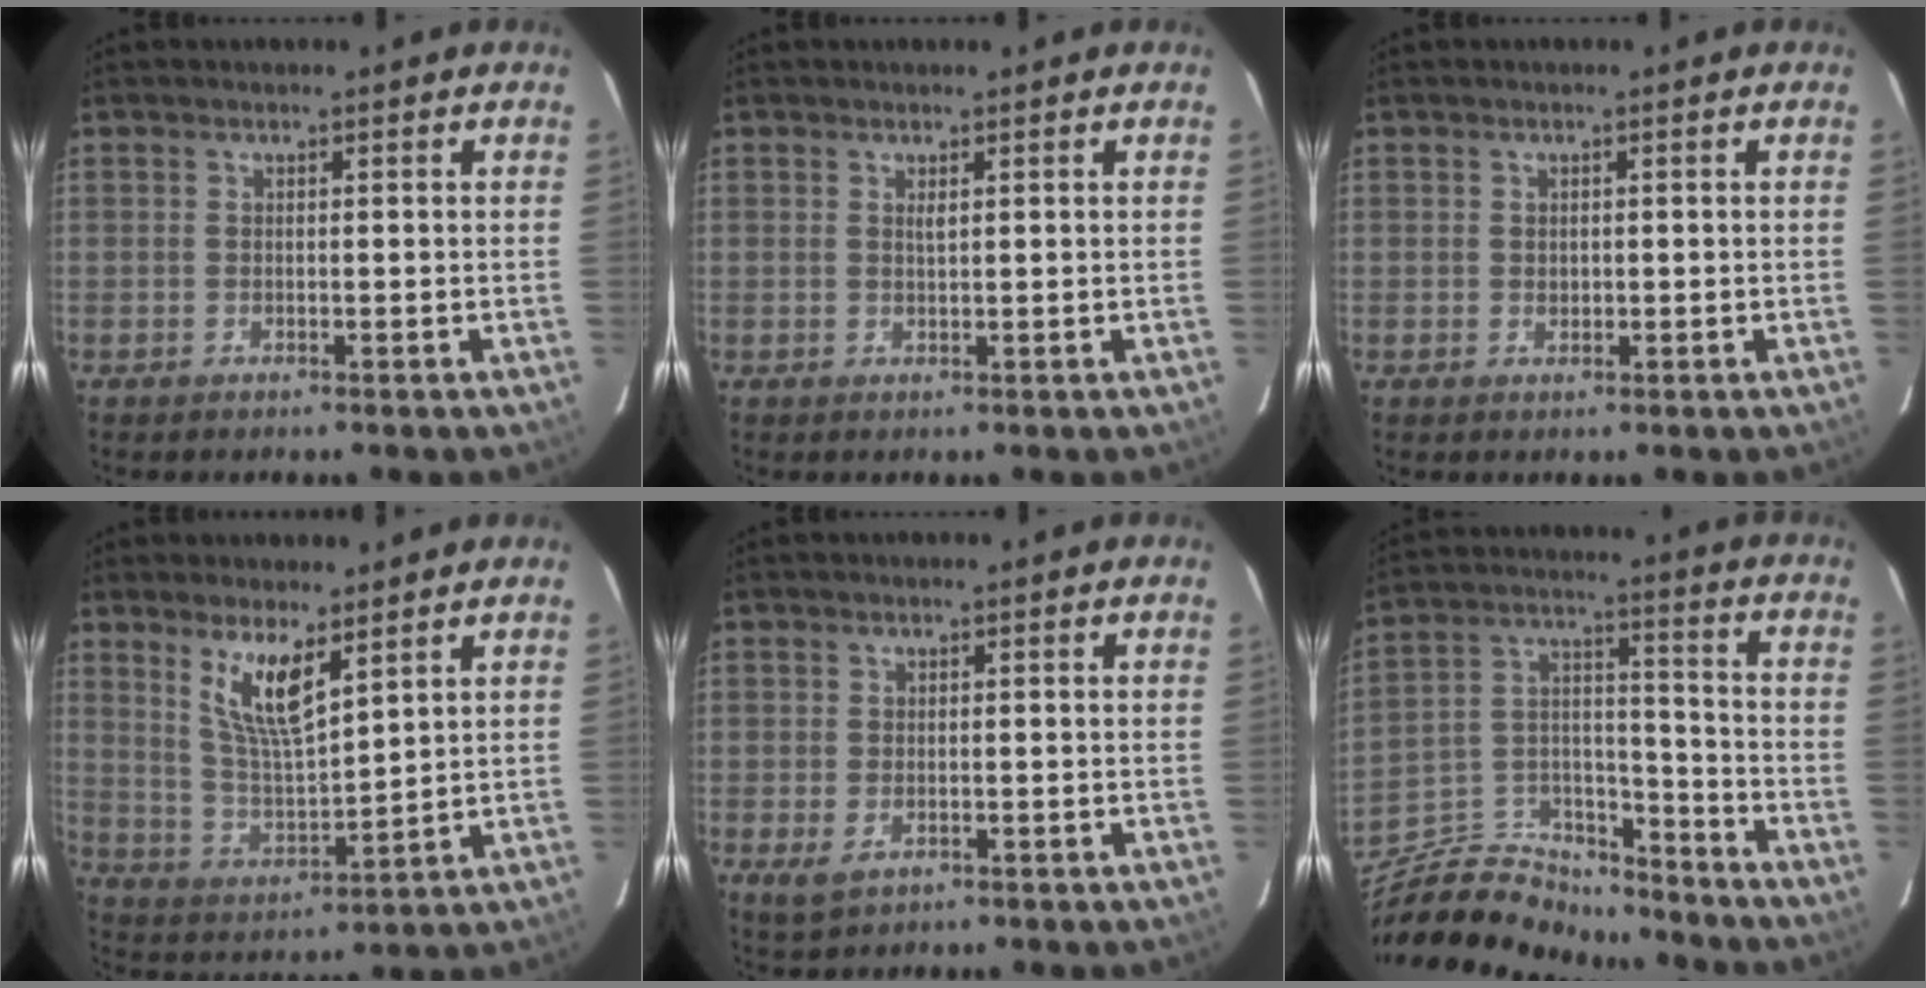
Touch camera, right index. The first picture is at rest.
{"total": 0.9, "force": [0.5, 0.1, 0.8], "torque": [-0.014, 0.001, 0.009]}
{"total": 1.0, "force": [0.2, 0.9, 0.2], "torque": [-0.001, 0.001, 0.006]}
{"total": 9.5, "force": [5.6, 2.4, 7.3], "torque": [-0.138, -0.007, 0.117]}
{"total": 3.2, "force": [-1.2, 2.0, 2.2], "torque": [-0.042, -0.009, -0.017]}
{"total": 19.2, "force": [-16.0, 7.7, 7.3], "torque": [-0.159, 0.040, -0.266]}